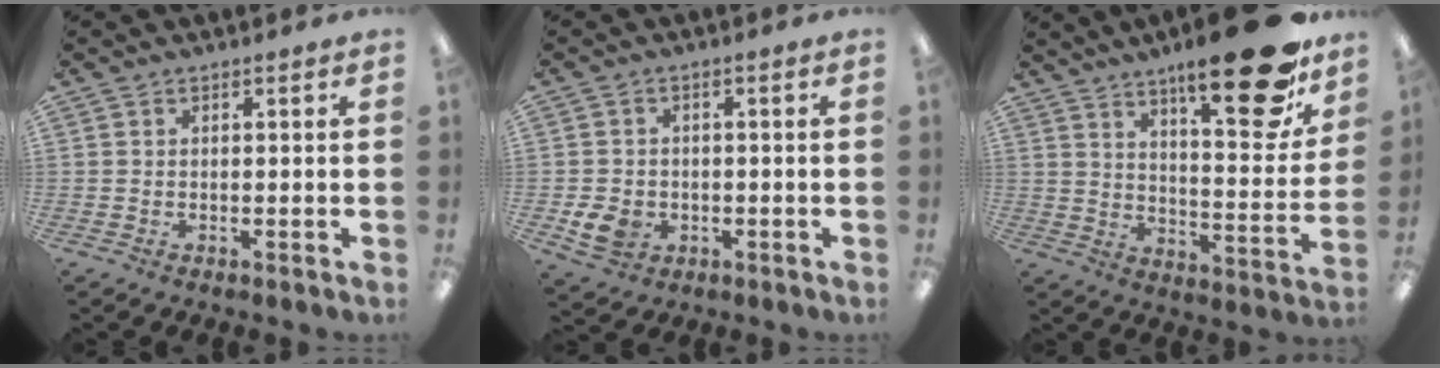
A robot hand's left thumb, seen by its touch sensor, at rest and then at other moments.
{"total": 5.3, "force": [-1.8, 4.4, 2.4], "torque": [-0.051, 0.002, -0.034]}
{"total": 22.3, "force": [14.8, 6.7, 15.3], "torque": [-0.212, -0.098, 0.234]}